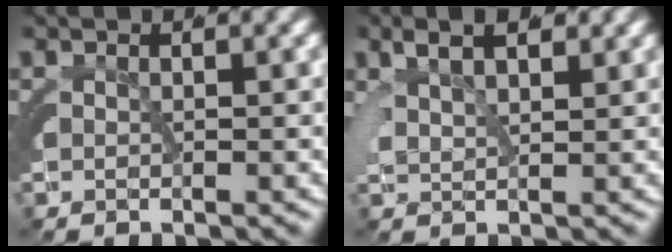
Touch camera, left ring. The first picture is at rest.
{"total": 3.9, "force": [2.0, 2.7, 2.1], "torque": [-0.042, 0.006, 0.027]}